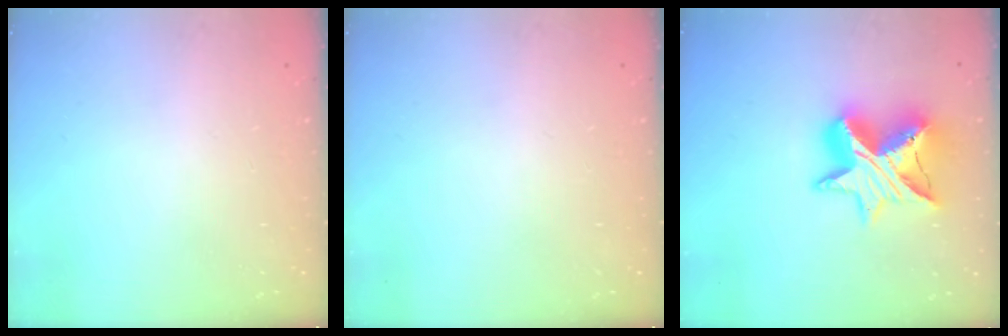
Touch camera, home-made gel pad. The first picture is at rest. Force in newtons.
{"total": 0.0}
{"total": 16.2, "press": 16.2, "slide": 1.2}